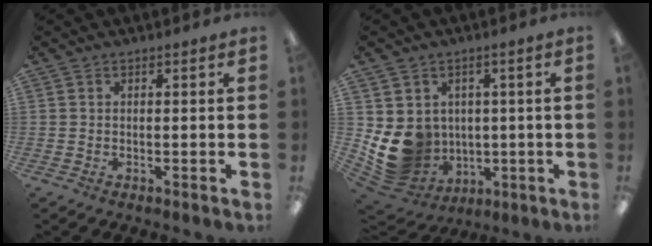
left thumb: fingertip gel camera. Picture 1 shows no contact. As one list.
[{"total": 10.9, "force": [0.1, 10.1, 4.1], "torque": [-0.108, -0.017, 0.016]}]